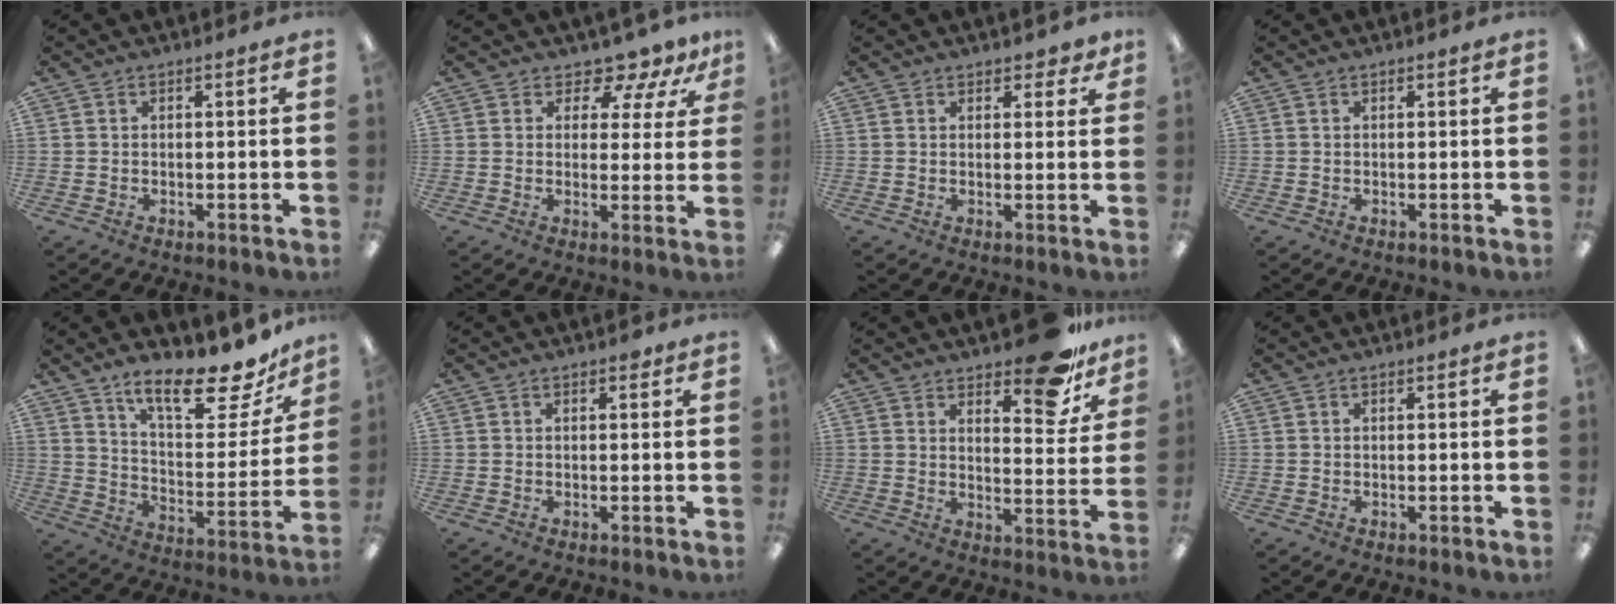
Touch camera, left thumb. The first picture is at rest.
{"total": 7.0, "force": [5.8, 3.1, 2.5], "torque": [-0.035, -0.044, 0.103]}
{"total": 2.5, "force": [2.0, 1.4, 0.7], "torque": [0.000, -0.003, 0.035]}
{"total": 0.0}
{"total": 18.2, "force": [14.2, 5.3, 10.1], "torque": [-0.155, -0.101, 0.238]}
{"total": 1.0, "force": [0.6, 0.5, 0.6], "torque": [-0.005, -0.001, 0.008]}
{"total": 13.6, "force": [10.1, 5.2, 7.5], "torque": [-0.086, -0.067, 0.170]}
{"total": 0.0}